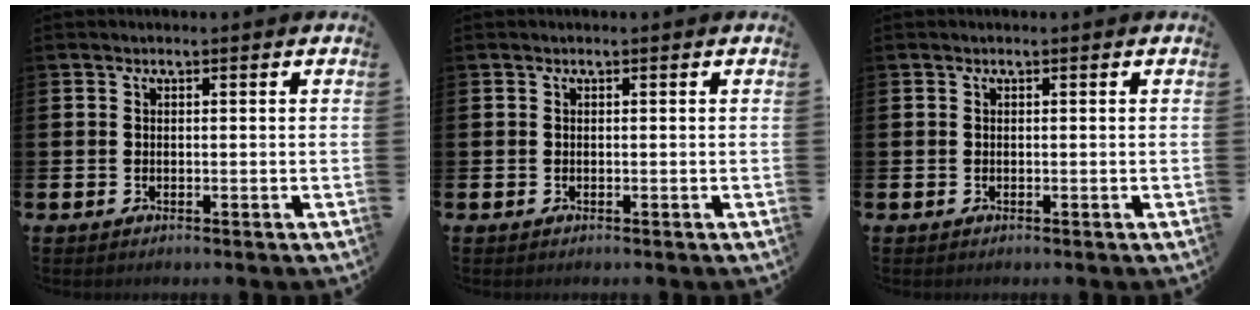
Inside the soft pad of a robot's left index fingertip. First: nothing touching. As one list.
[{"total": 0.0}, {"total": 0.0}]